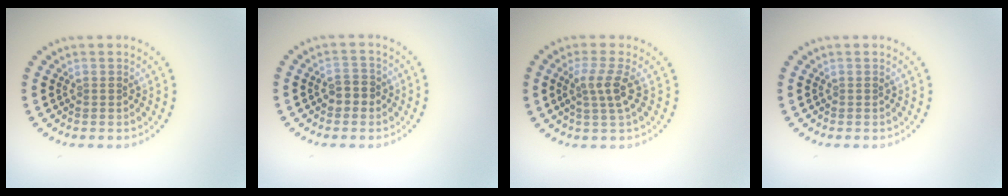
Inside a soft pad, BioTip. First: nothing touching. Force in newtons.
{"total": 1.9, "press": 1.7, "slide": 0.7}
{"total": 2.6, "press": 2.0, "slide": 1.6}
{"total": 0.0}